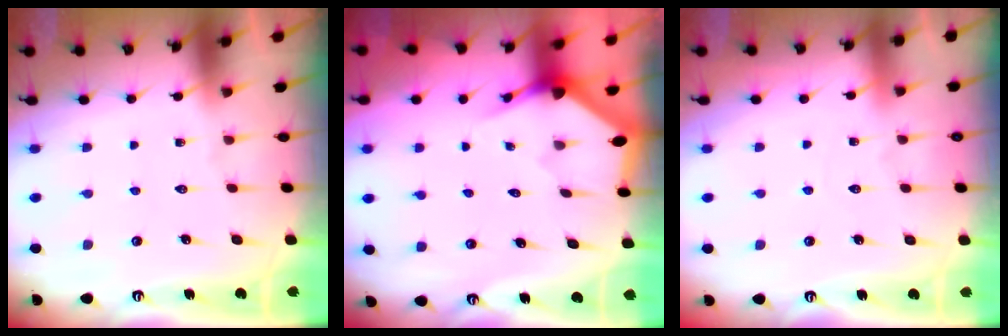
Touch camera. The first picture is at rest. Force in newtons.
{"total": 3.1, "press": 3.1, "slide": 0.2}
{"total": 2.7, "press": 2.7, "slide": 0.3}